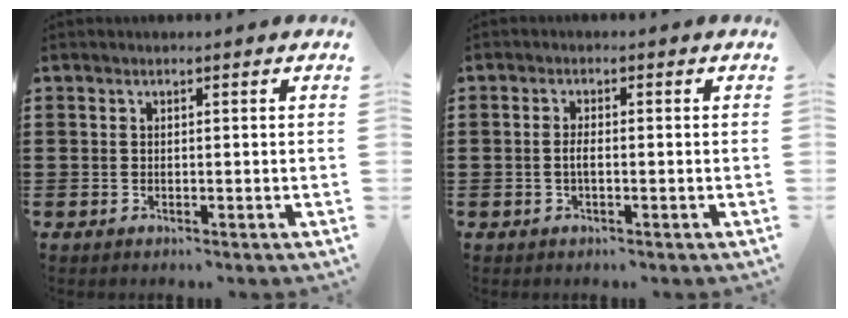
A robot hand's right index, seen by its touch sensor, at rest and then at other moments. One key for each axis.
{"total": 1.6, "fx": -0.4, "fy": 0.4, "fz": 1.5, "tx": -0.036, "ty": -0.003, "tz": -0.009}